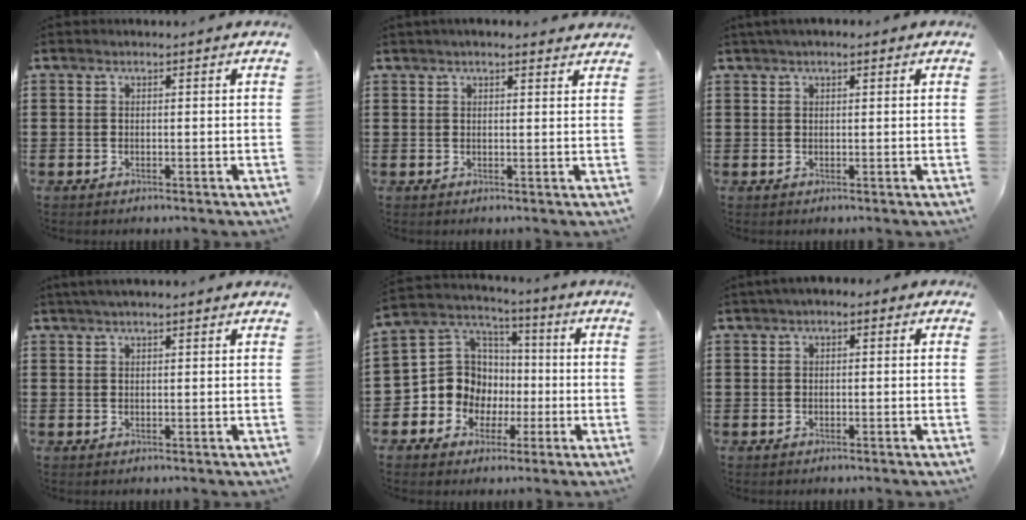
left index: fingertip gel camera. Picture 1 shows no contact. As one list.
[{"total": 2.0, "force": [1.7, 0.3, 0.9], "torque": [-0.021, 0.006, 0.032]}, {"total": 1.4, "force": [0.8, 0.5, 1.0], "torque": [-0.020, 0.005, 0.015]}, {"total": 1.7, "force": [1.3, 0.2, 1.0], "torque": [-0.021, 0.003, 0.024]}, {"total": 10.3, "force": [-1.7, 9.8, 2.8], "torque": [-0.112, 0.005, -0.030]}, {"total": 1.2, "force": [-0.2, 0.8, 0.9], "torque": [-0.018, 0.005, -0.006]}]